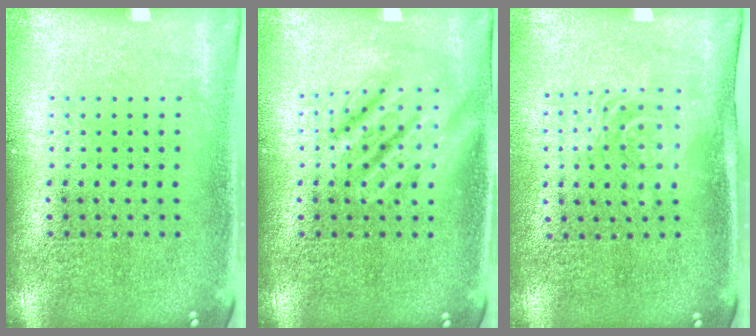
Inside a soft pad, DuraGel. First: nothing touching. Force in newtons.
{"total": 2.8, "press": 2.8, "slide": 0.3}
{"total": 1.7, "press": 1.3, "slide": 1.1}